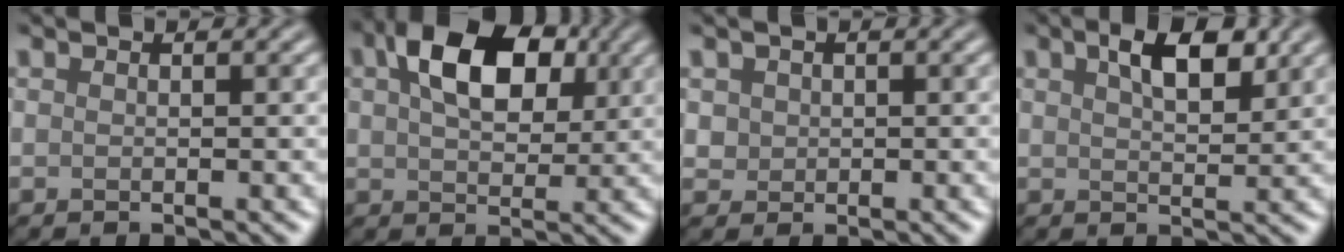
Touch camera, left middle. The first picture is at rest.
{"total": 8.8, "force": [2.9, 5.5, 6.2], "torque": [-0.109, 0.011, 0.040]}
{"total": 1.4, "force": [0.4, 1.3, 0.4], "torque": [-0.010, -0.005, 0.016]}
{"total": 4.2, "force": [2.1, 1.7, 3.3], "torque": [-0.055, 0.004, 0.035]}